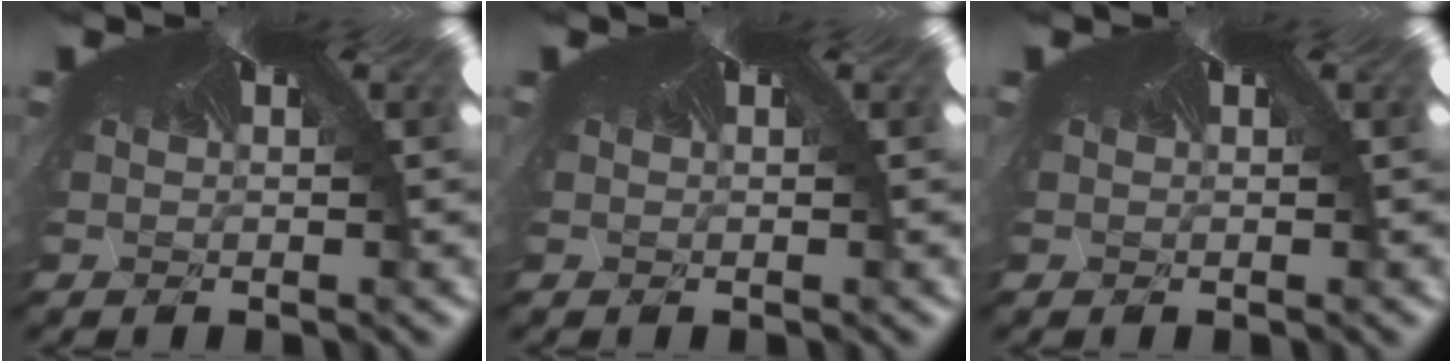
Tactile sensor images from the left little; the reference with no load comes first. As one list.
[{"total": 0.0}, {"total": 0.0}]